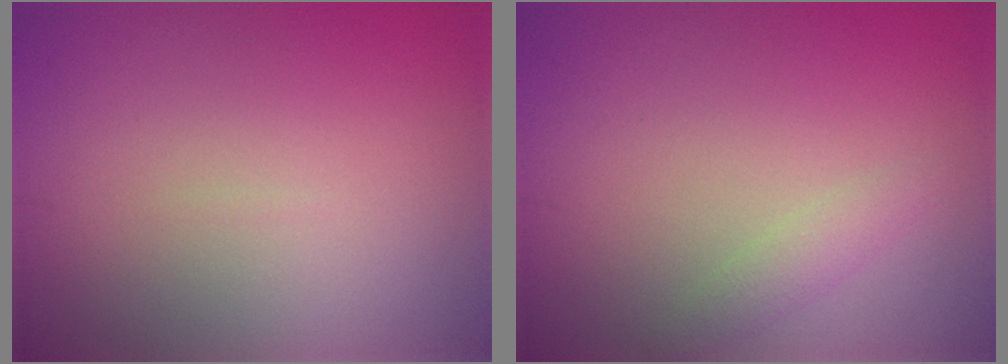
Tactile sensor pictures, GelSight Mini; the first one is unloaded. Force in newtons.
{"total": 1.4, "press": 1.4, "slide": 0.0}